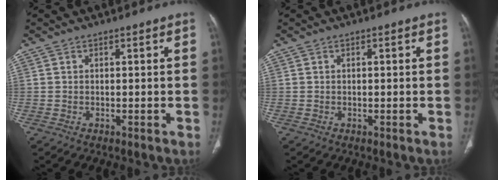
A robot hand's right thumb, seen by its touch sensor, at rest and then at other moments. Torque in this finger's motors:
{"motor_torque": [-0.28, 0.12, 0.15, 0.40, -0.06]}